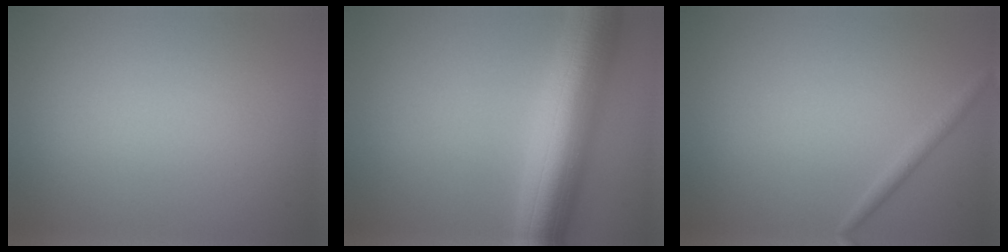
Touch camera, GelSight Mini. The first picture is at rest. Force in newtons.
{"total": 10.1, "press": 10.1, "slide": 0.4}
{"total": 1.2, "press": 1.2, "slide": 0.0}